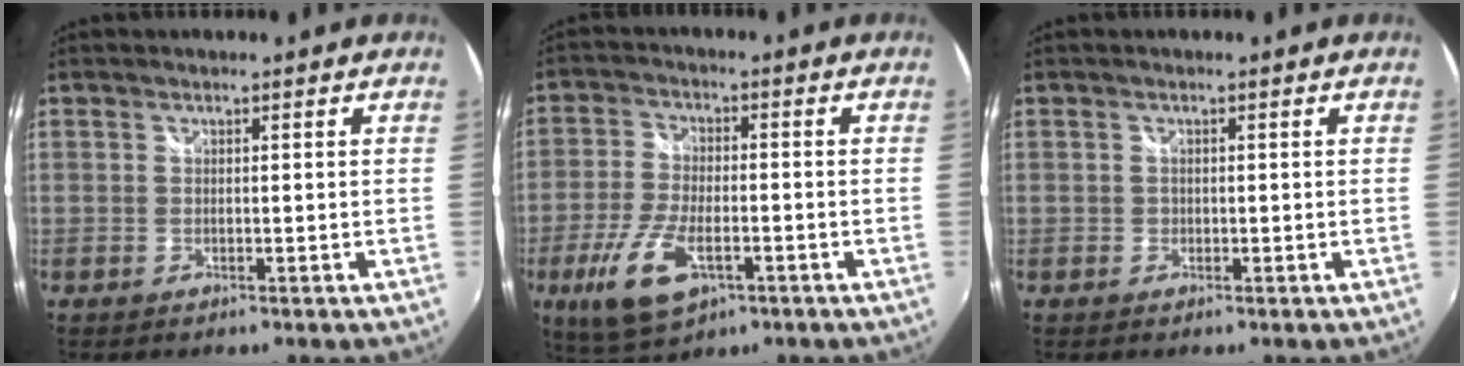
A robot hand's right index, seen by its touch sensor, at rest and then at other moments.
{"total": 11.6, "force": [-4.9, 5.3, 9.1], "torque": [-0.198, -0.016, -0.086]}
{"total": 0.7, "force": [-0.3, 0.6, -0.1], "torque": [0.002, -0.002, -0.005]}